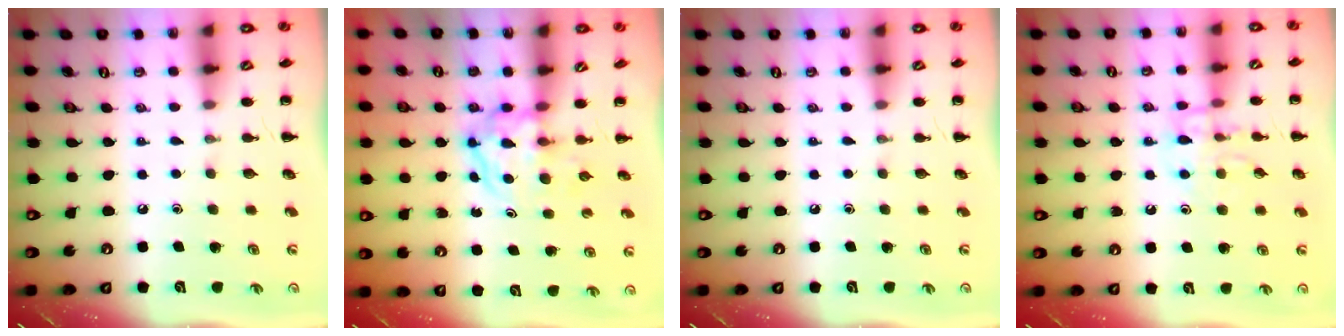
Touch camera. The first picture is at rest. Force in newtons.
{"total": 3.9, "press": 3.9, "slide": 0.4}
{"total": 0.0}
{"total": 10.6, "press": 10.6, "slide": 0.5}